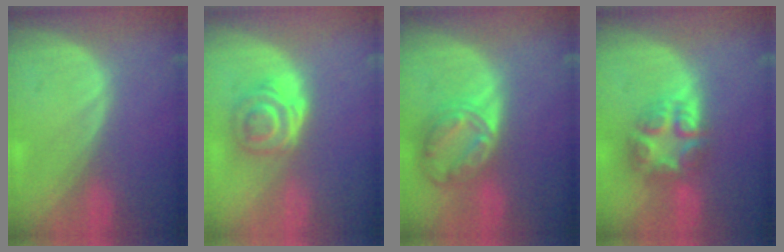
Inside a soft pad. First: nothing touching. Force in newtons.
{"total": 6.2, "press": 5.2, "slide": 3.3}
{"total": 8.2, "press": 7.0, "slide": 4.3}
{"total": 7.7, "press": 6.7, "slide": 3.8}